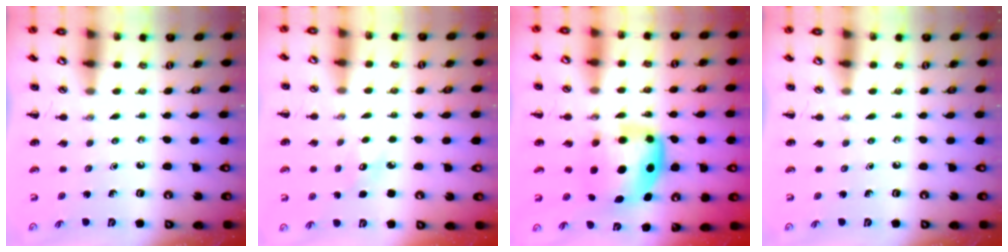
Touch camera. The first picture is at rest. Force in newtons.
{"total": 6.5, "press": 6.4, "slide": 1.4}
{"total": 7.0, "press": 6.8, "slide": 1.6}
{"total": 0.0}